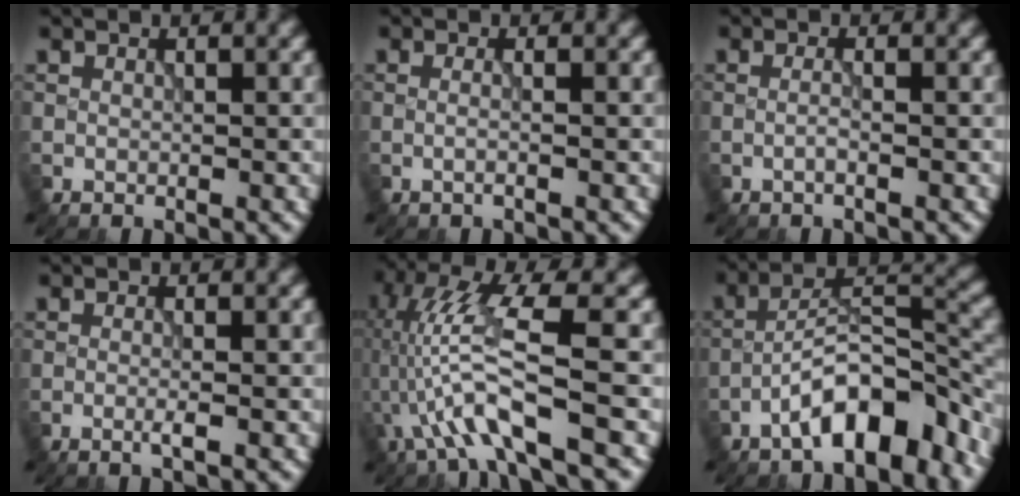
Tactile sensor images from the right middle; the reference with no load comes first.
{"total": 1.7, "force": [0.2, 0.7, 1.5], "torque": [-0.003, -0.005, -0.014]}
{"total": 1.0, "force": [-0.3, 0.1, 0.9], "torque": [-0.013, -0.002, -0.010]}
{"total": 1.2, "force": [-0.4, 0.1, 1.1], "torque": [-0.019, -0.002, -0.012]}
{"total": 8.4, "force": [-2.3, 1.6, 7.9], "torque": [-0.166, 0.012, -0.043]}
{"total": 8.4, "force": [-5.0, 2.8, 6.1], "torque": [-0.091, 0.021, -0.090]}